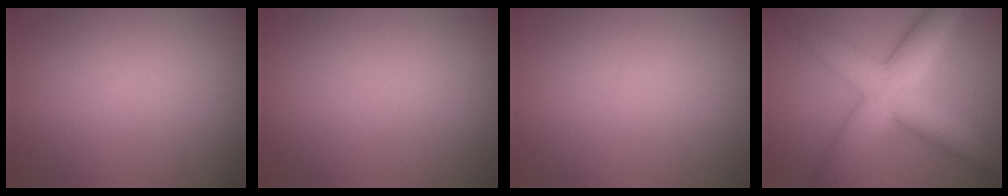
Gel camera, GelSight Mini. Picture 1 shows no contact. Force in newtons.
{"total": 0.0}
{"total": 0.0}
{"total": 7.8, "press": 7.8, "slide": 0.3}